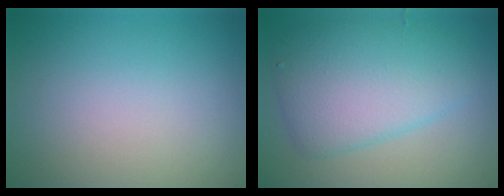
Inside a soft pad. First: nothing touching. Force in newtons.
{"total": 6.3, "press": 6.3, "slide": 0.1}